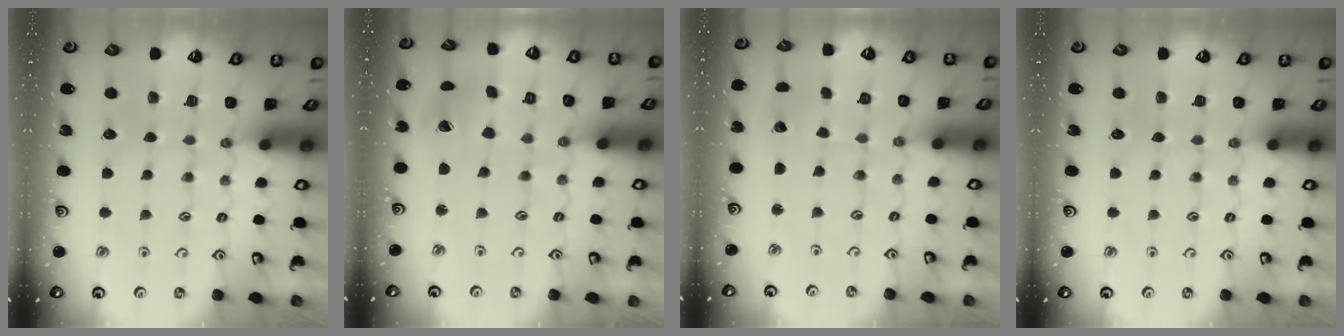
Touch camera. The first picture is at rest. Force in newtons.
{"total": 5.3, "press": 5.3, "slide": 0.6}
{"total": 1.2, "press": 1.2, "slide": 0.1}
{"total": 0.0}